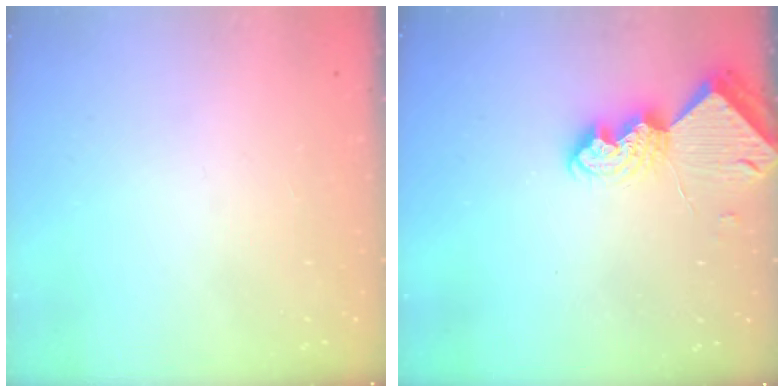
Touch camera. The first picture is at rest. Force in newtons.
{"total": 7.9, "press": 7.8, "slide": 0.6}